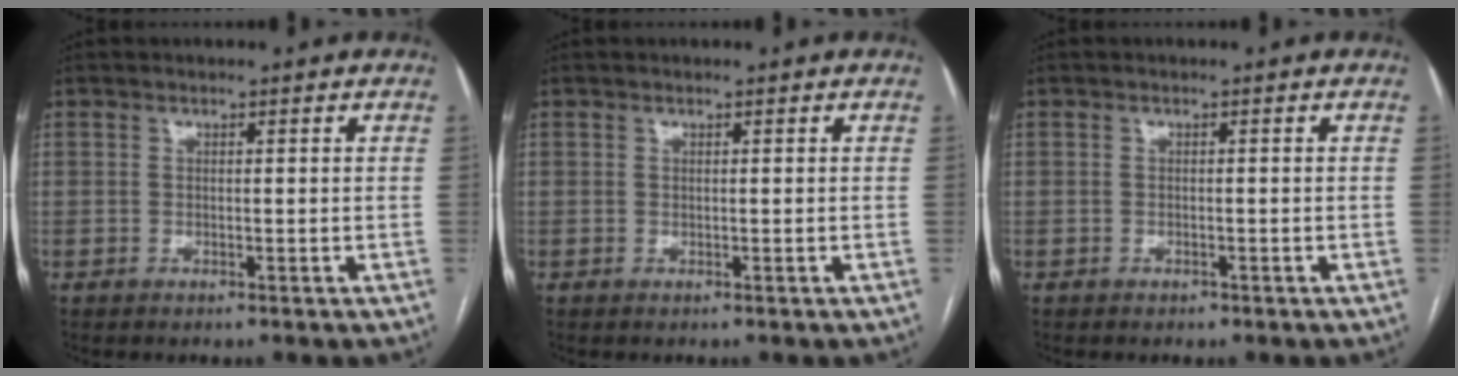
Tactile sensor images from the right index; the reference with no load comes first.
{"total": 0.0}
{"total": 0.6, "force": [-0.5, 0.4, 0.1], "torque": [-0.005, 0.000, -0.009]}